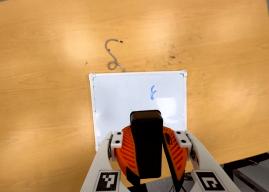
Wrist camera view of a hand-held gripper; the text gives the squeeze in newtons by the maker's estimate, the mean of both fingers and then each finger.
{"total": 10.2, "left": 10.2, "right": 10.2}